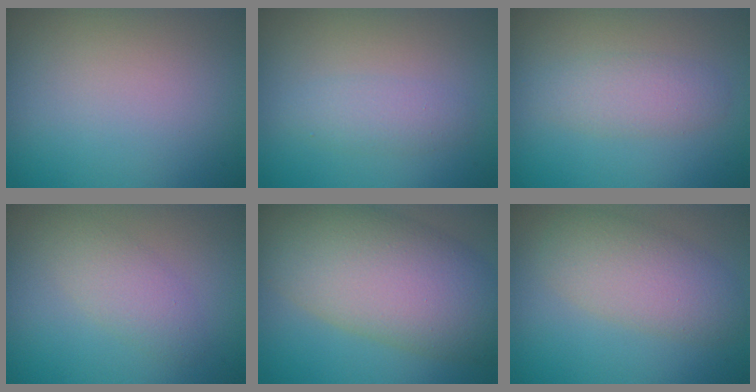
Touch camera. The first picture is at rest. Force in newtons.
{"total": 1.9, "press": 1.9, "slide": 0.0}
{"total": 2.4, "press": 2.4, "slide": 0.2}
{"total": 2.5, "press": 2.5, "slide": 0.2}
{"total": 11.6, "press": 11.6, "slide": 0.5}
{"total": 4.8, "press": 4.8, "slide": 0.2}